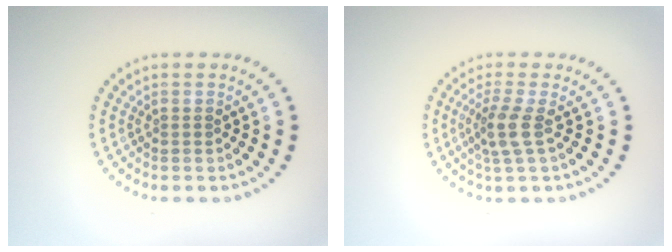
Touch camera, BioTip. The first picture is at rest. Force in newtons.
{"total": 2.5, "press": 1.9, "slide": 1.6}